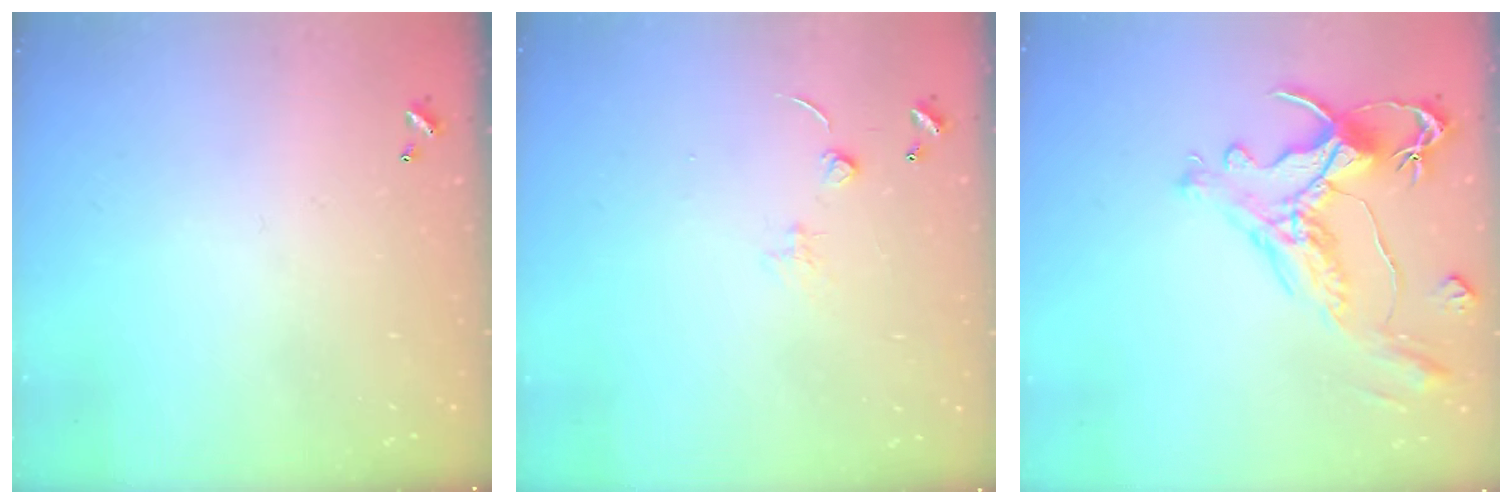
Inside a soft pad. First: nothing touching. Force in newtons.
{"total": 0.9, "press": 0.9, "slide": 0.3}
{"total": 1.5, "press": 0.7, "slide": 1.3}